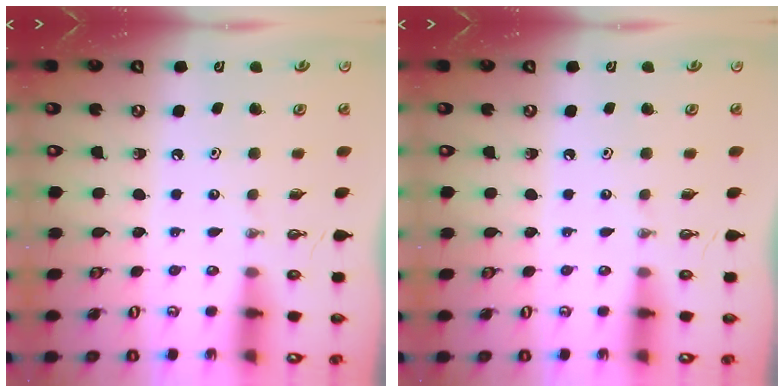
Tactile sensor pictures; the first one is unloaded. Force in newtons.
{"total": 0.0}